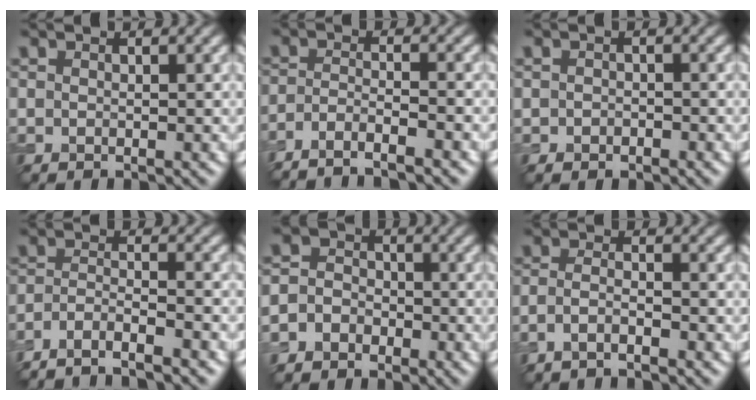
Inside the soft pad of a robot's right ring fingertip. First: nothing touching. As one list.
[{"total": 4.0, "force": [-3.4, 0.7, 2.1], "torque": [-0.035, -0.001, -0.068]}, {"total": 0.9, "force": [-0.5, 0.8, 0.3], "torque": [-0.002, -0.003, -0.009]}, {"total": 4.8, "force": [-4.1, 0.8, 2.2], "torque": [-0.040, -0.001, -0.079]}, {"total": 5.1, "force": [-2.4, 4.4, 1.0], "torque": [0.004, -0.002, -0.061]}, {"total": 1.8, "force": [-1.3, 0.5, 1.2], "torque": [-0.025, -0.001, -0.031]}]